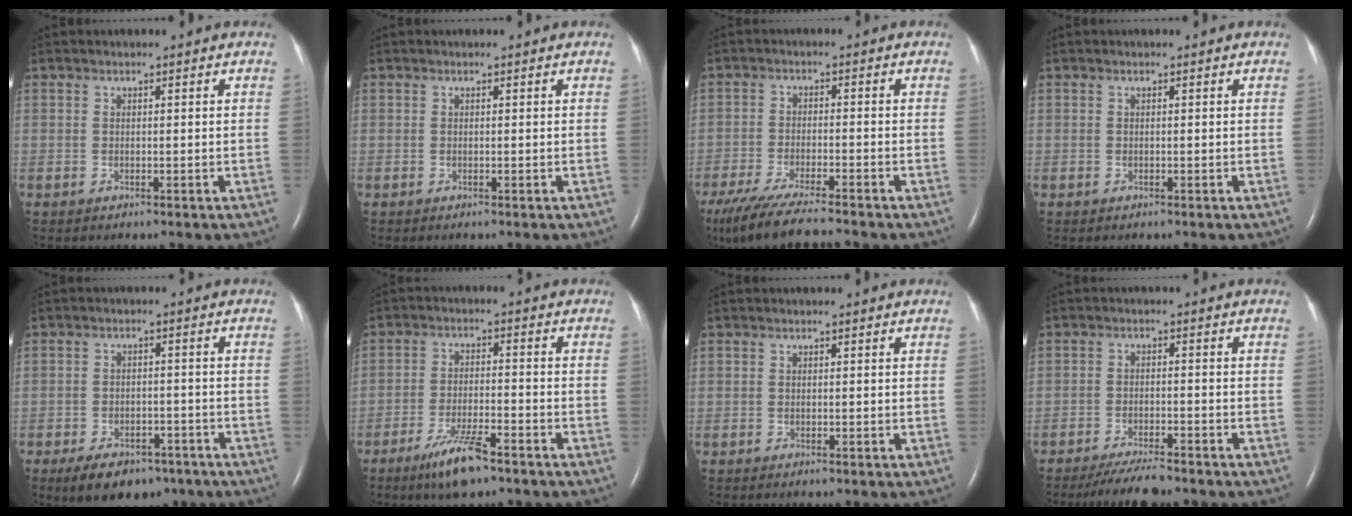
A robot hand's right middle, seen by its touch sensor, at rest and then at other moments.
{"total": 0.0}
{"total": 11.6, "force": [-10.0, 0.7, 5.9], "torque": [-0.101, -0.031, -0.165]}
{"total": 0.0}
{"total": 9.1, "force": [-6.5, 4.7, 4.4], "torque": [-0.065, 0.004, -0.094]}
{"total": 7.4, "force": [-5.2, 1.2, 5.1], "torque": [-0.104, -0.011, -0.090]}
{"total": 0.0}
{"total": 6.1, "force": [-5.5, 0.6, 2.6], "torque": [-0.048, -0.018, -0.094]}